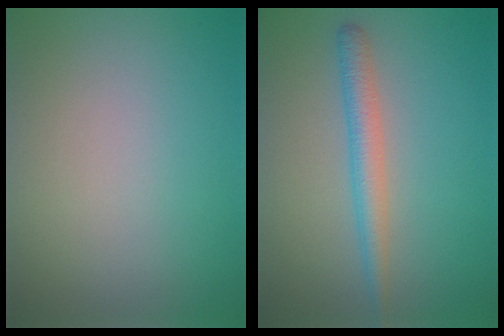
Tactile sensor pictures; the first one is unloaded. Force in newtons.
{"total": 2.7, "press": 2.7, "slide": 0.1}